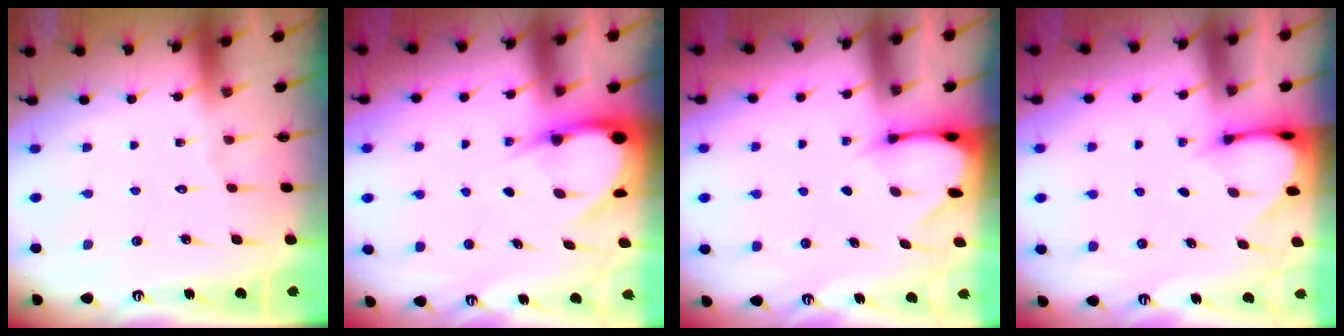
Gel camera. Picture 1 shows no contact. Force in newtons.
{"total": 6.0, "press": 6.0, "slide": 0.6}
{"total": 2.5, "press": 2.5, "slide": 0.3}
{"total": 2.8, "press": 2.8, "slide": 0.3}